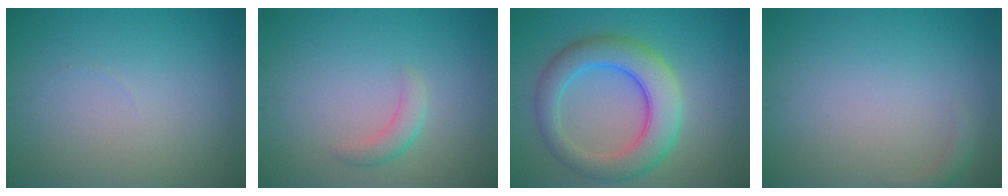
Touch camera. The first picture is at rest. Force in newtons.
{"total": 1.7, "press": 1.7, "slide": 0.1}
{"total": 6.8, "press": 6.8, "slide": 0.2}
{"total": 1.0, "press": 1.0, "slide": 0.2}